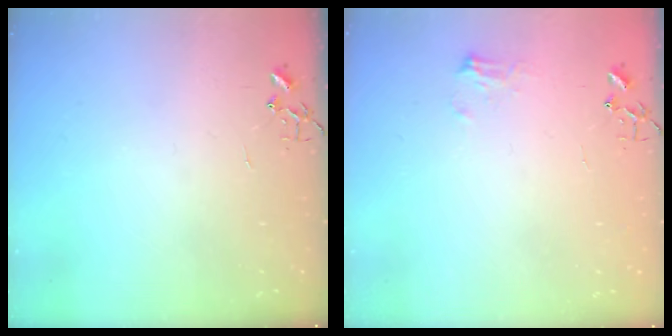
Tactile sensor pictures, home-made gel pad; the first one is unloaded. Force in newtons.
{"total": 7.1, "press": 7.1, "slide": 0.2}